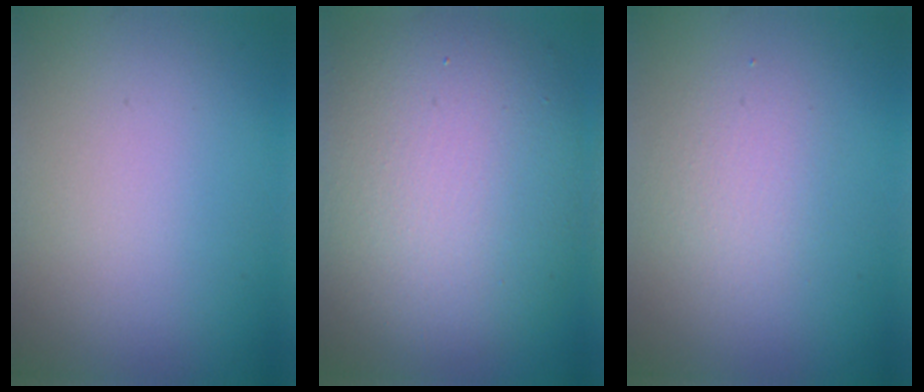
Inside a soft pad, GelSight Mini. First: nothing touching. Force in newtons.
{"total": 11.4, "press": 11.4, "slide": 0.8}
{"total": 2.1, "press": 2.1, "slide": 0.0}